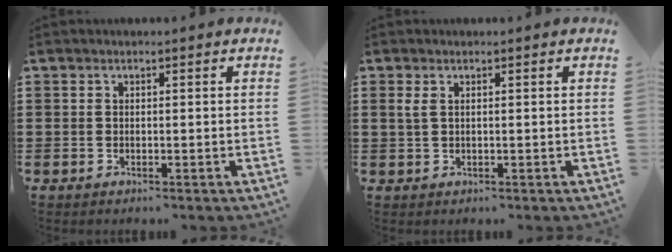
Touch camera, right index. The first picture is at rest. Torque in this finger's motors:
{"motor_torque": [0.11, 0.01, 0.05, 0.01]}